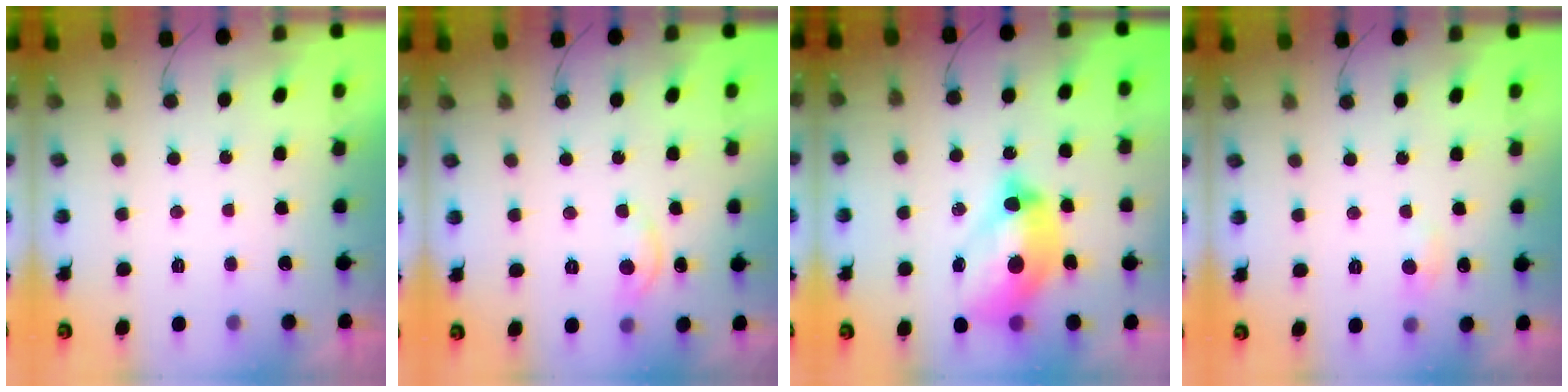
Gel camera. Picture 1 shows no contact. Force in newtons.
{"total": 5.1, "press": 5.0, "slide": 0.7}
{"total": 15.2, "press": 15.1, "slide": 1.6}
{"total": 5.9, "press": 5.9, "slide": 0.9}